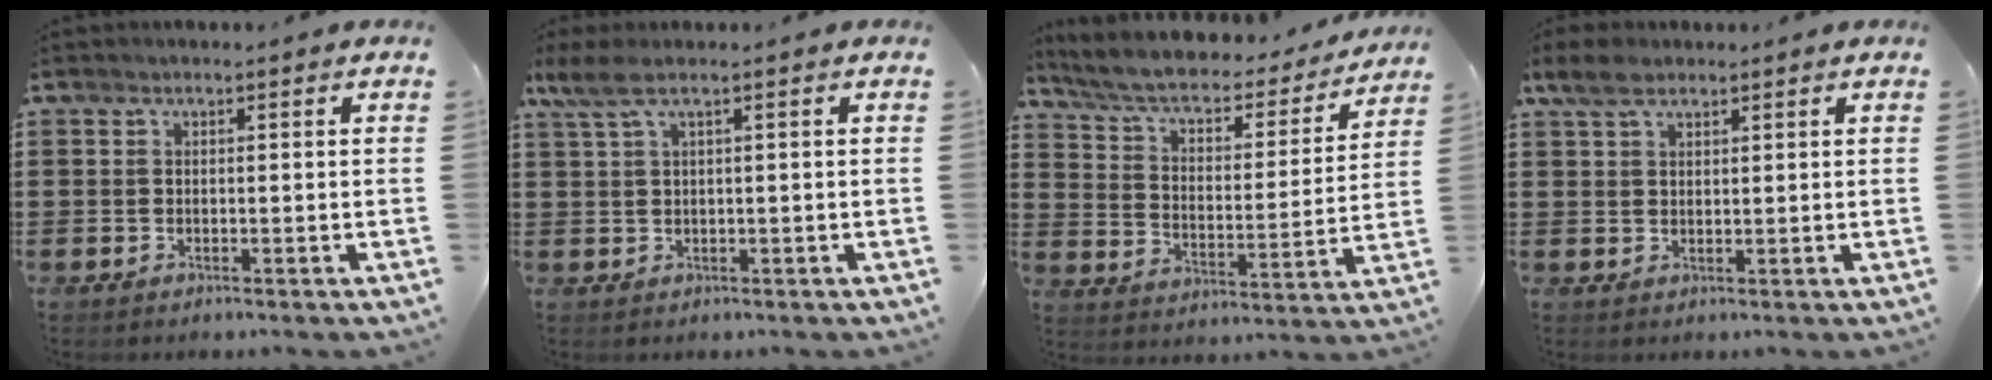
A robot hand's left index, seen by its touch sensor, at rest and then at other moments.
{"total": 2.7, "force": [0.9, 0.4, 2.5], "torque": [-0.066, -0.005, 0.011]}
{"total": 5.2, "force": [4.1, 1.8, 2.7], "torque": [-0.073, -0.028, 0.064]}
{"total": 4.0, "force": [2.6, 2.0, 2.2], "torque": [-0.043, 0.004, 0.048]}